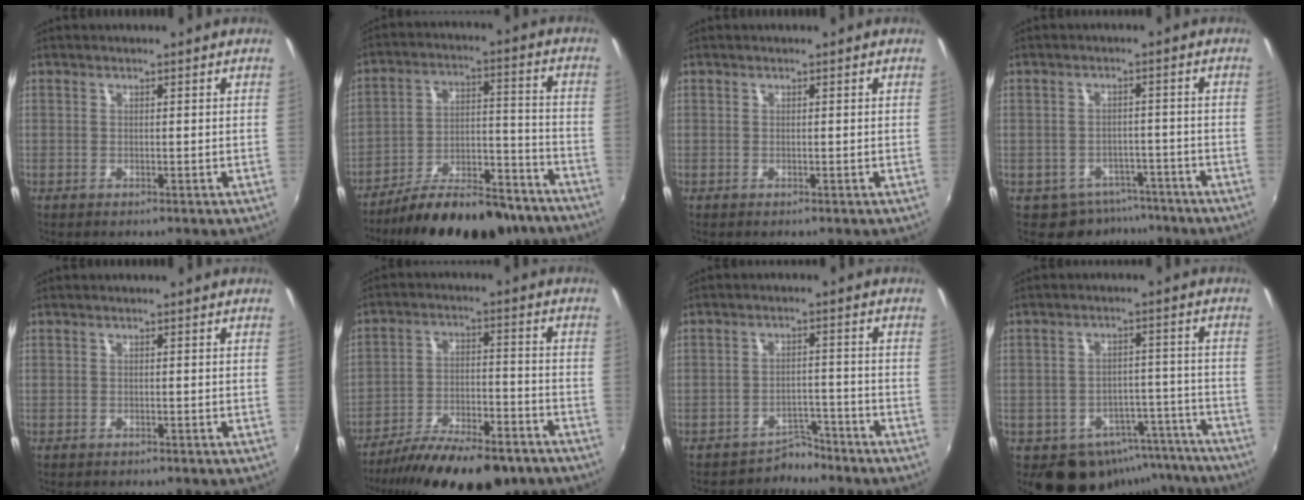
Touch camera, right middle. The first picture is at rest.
{"total": 21.0, "force": [-16.9, 7.1, 10.3], "torque": [-0.168, 0.005, -0.234]}
{"total": 0.0}
{"total": 6.6, "force": [-4.9, 4.2, 1.2], "torque": [-0.026, 0.008, -0.061]}
{"total": 0.6, "force": [-0.5, 0.3, 0.0], "torque": [-0.004, -0.002, -0.008]}
{"total": 18.7, "force": [-14.6, 5.7, 10.2], "torque": [-0.187, -0.031, -0.220]}
{"total": 4.6, "force": [-4.2, 1.7, -0.4], "torque": [0.004, 0.012, -0.066]}
{"total": 13.7, "force": [-10.5, 8.0, 3.7], "torque": [-0.066, 0.031, -0.112]}